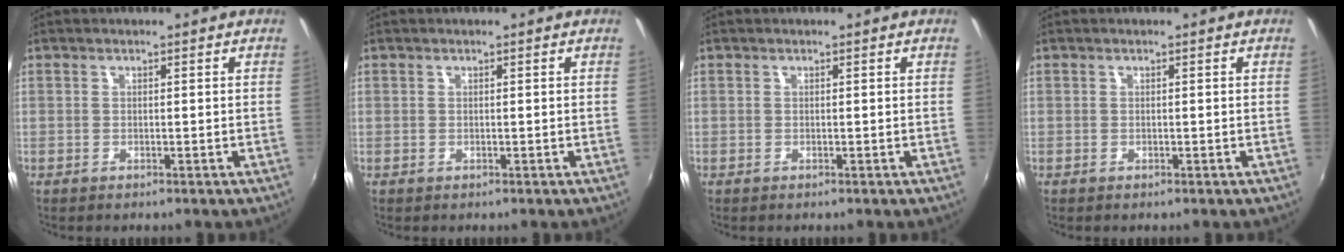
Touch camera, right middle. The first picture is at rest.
{"total": 0.0}
{"total": 0.0}
{"total": 0.0}